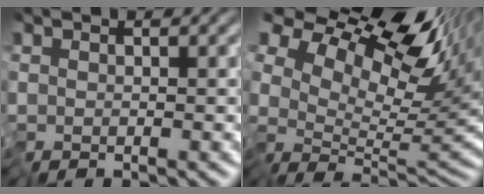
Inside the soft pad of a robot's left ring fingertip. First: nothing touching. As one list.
[{"total": 12.5, "force": [8.2, 5.3, 7.8], "torque": [-0.151, 0.047, 0.143]}]